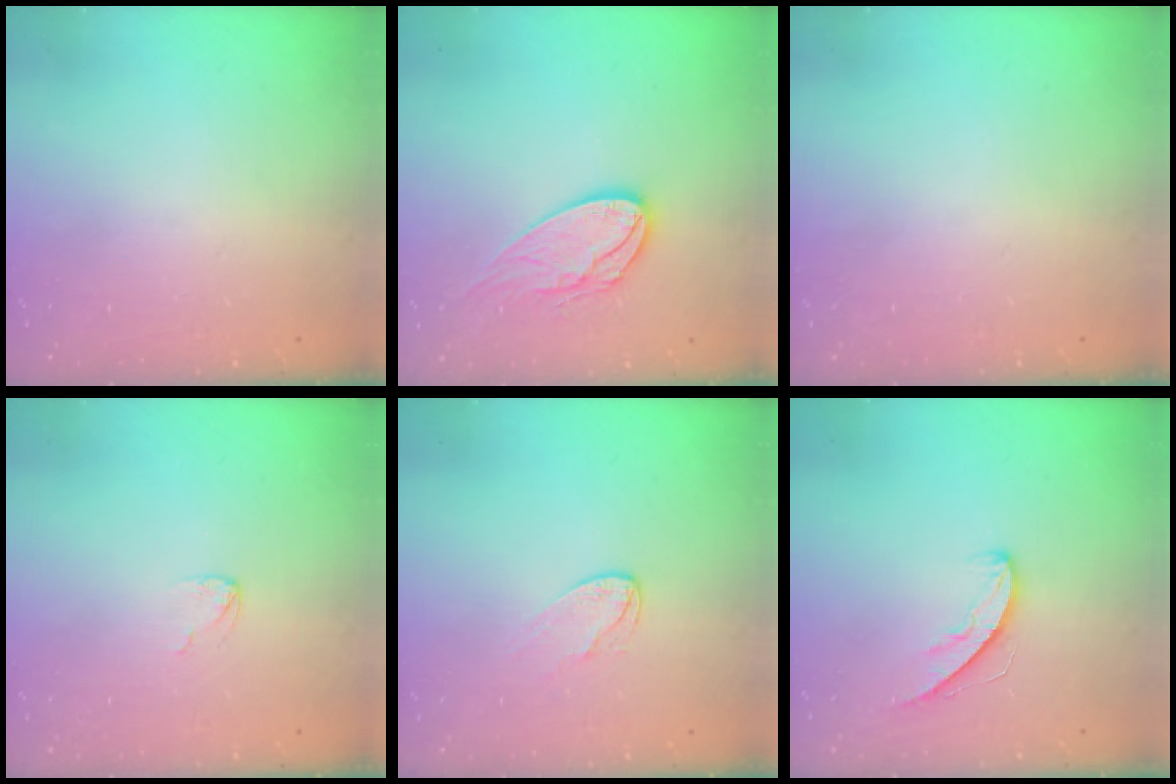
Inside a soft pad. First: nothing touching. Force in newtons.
{"total": 13.2, "press": 13.2, "slide": 1.1}
{"total": 0.0}
{"total": 3.0, "press": 2.9, "slide": 0.3}
{"total": 4.8, "press": 4.8, "slide": 0.4}
{"total": 5.7, "press": 5.7, "slide": 0.5}